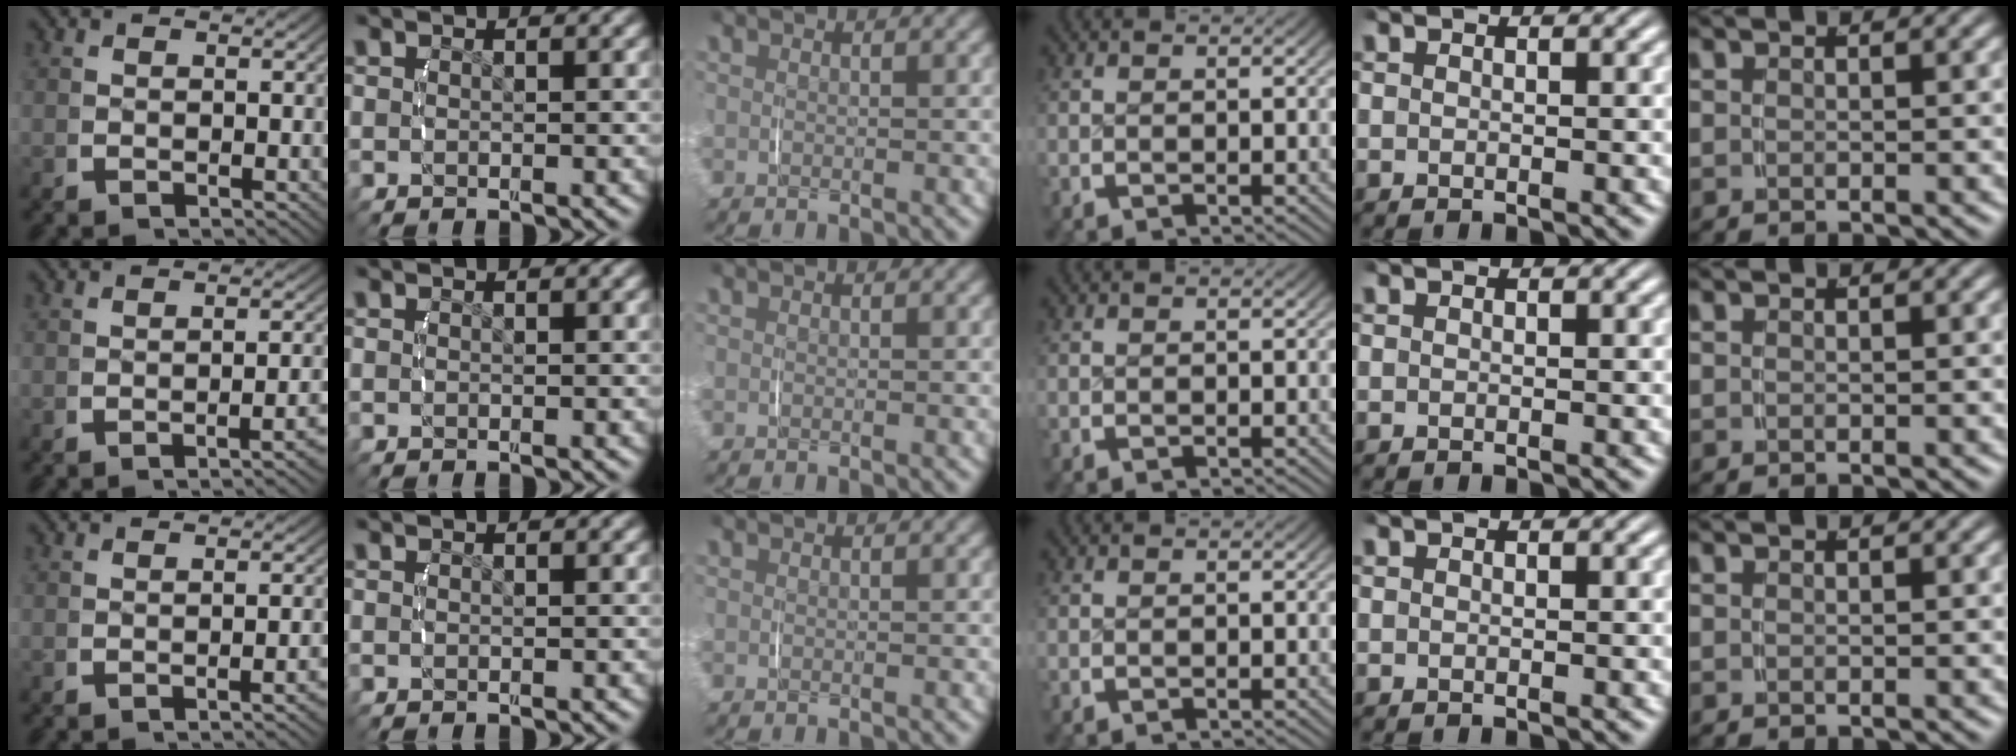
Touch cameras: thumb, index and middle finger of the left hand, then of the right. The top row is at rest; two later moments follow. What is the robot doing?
{"motion": "lift_and_place", "object": "measuring cup"}